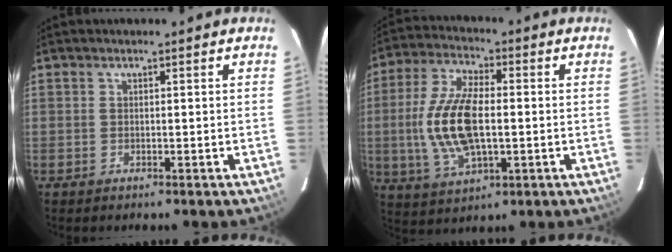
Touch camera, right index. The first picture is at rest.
{"total": 14.5, "force": [-0.9, 6.5, 12.9], "torque": [-0.271, 0.004, -0.014]}